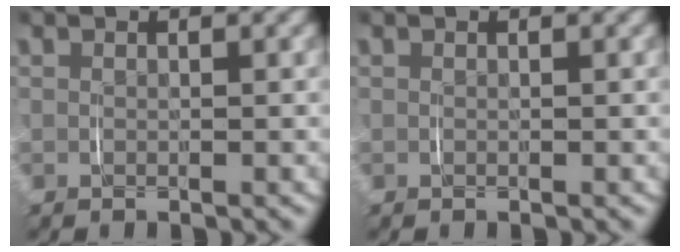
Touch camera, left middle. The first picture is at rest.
{"total": 0.0}